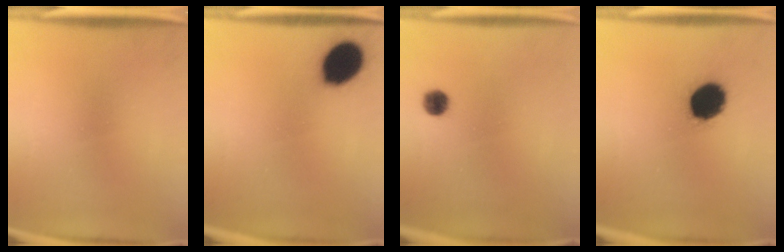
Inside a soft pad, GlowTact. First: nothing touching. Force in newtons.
{"total": 12.0}
{"total": 3.5}
{"total": 14.0}